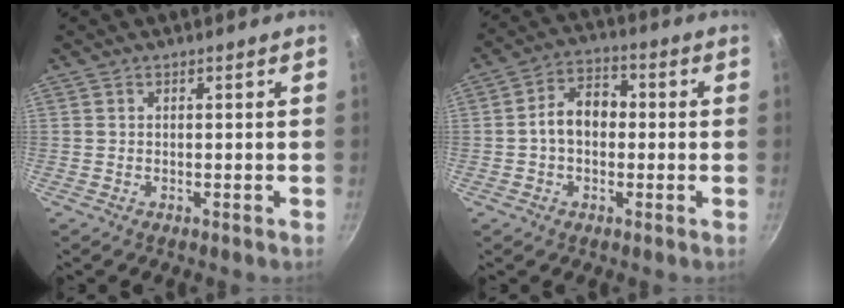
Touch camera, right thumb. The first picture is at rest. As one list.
[{"total": 8.2, "force": [-0.3, 5.9, 5.7], "torque": [-0.061, 0.027, -0.017]}]